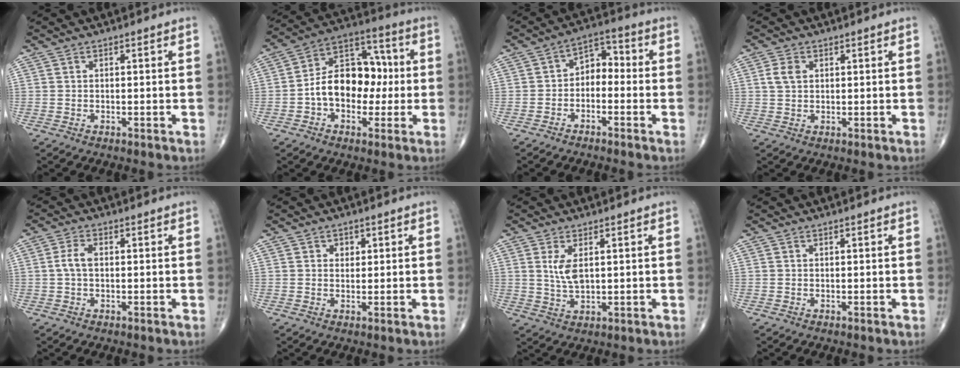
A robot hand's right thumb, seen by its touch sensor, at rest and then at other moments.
{"total": 14.7, "force": [-1.2, 10.1, 10.6], "torque": [-0.138, 0.047, -0.027]}
{"total": 5.9, "force": [-1.5, 4.1, 4.0], "torque": [-0.038, 0.040, -0.041]}
{"total": 3.2, "force": [0.8, 2.2, 2.1], "torque": [-0.042, 0.003, 0.016]}
{"total": 3.1, "force": [0.1, 1.8, 2.6], "torque": [-0.060, 0.008, -0.002]}
{"total": 1.9, "force": [0.8, 1.5, 0.8], "torque": [0.001, -0.003, 0.010]}
{"total": 4.4, "force": [1.3, 1.9, 3.7], "torque": [-0.073, -0.011, 0.033]}
{"total": 0.0}